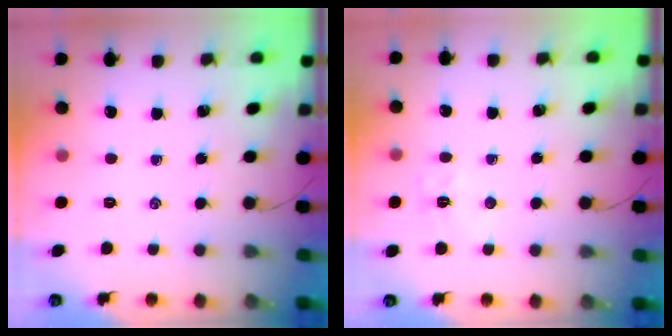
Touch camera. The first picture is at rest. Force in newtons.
{"total": 5.9, "press": 5.8, "slide": 0.9}